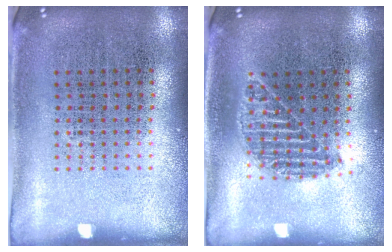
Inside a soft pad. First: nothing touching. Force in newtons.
{"total": 1.1, "press": 1.0, "slide": 0.5}